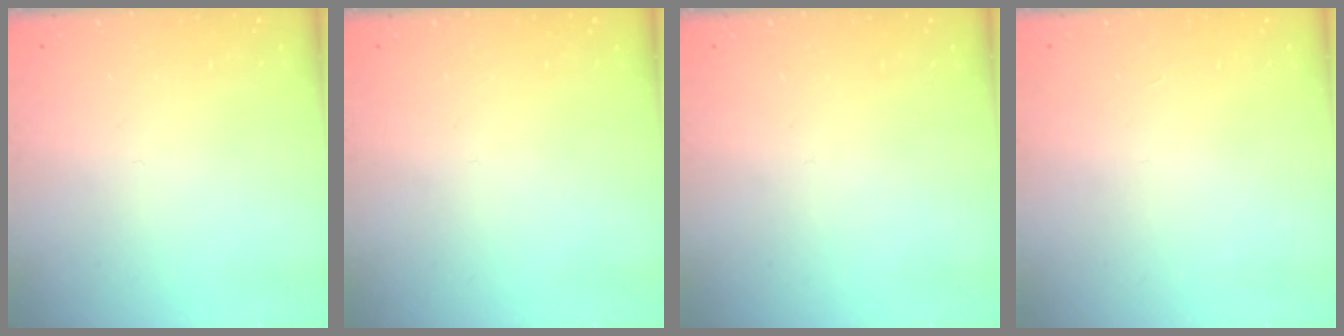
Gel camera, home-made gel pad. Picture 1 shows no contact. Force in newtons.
{"total": 0.0}
{"total": 0.0}
{"total": 1.4, "press": 1.4, "slide": 0.0}